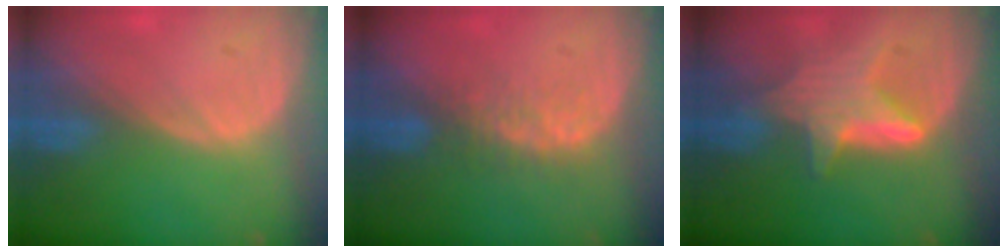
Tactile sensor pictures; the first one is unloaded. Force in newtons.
{"total": 3.3, "press": 3.0, "slide": 1.4}
{"total": 6.0, "press": 6.0, "slide": 0.5}